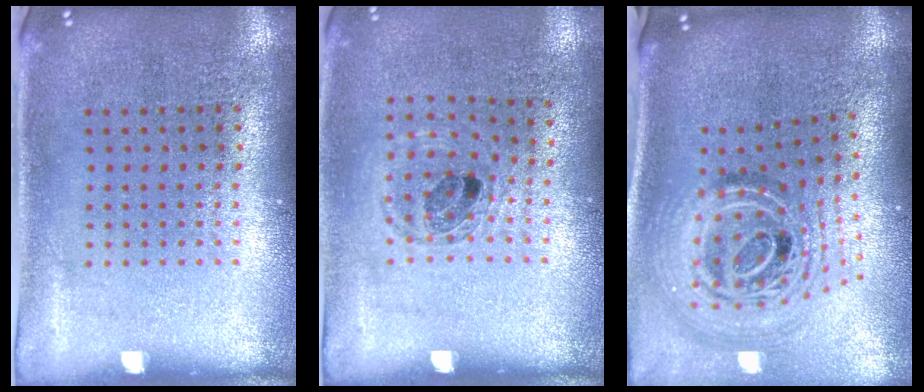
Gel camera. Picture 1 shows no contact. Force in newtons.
{"total": 0.9, "press": 0.9, "slide": 0.1}
{"total": 2.3, "press": 1.7, "slide": 1.5}